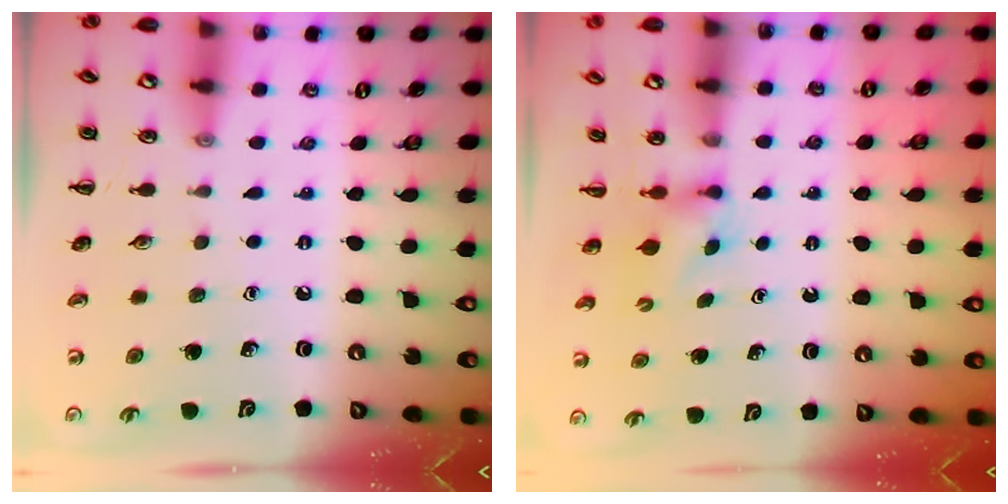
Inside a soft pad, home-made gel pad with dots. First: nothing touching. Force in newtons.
{"total": 2.2, "press": 1.9, "slide": 1.0}